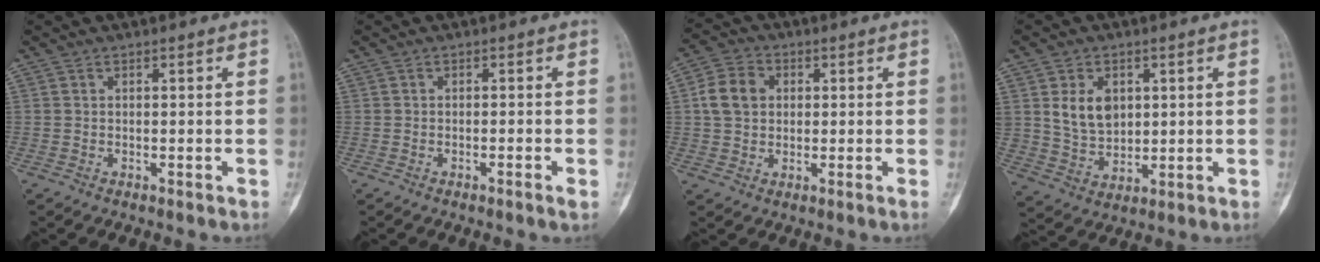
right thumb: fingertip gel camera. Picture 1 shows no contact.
{"total": 1.3, "force": [-0.6, 0.0, 1.1], "torque": [-0.025, -0.002, -0.011]}
{"total": 7.1, "force": [1.1, 5.6, 4.2], "torque": [-0.068, 0.011, 0.014]}
{"total": 8.5, "force": [2.4, 6.2, 5.4], "torque": [-0.074, -0.015, 0.059]}